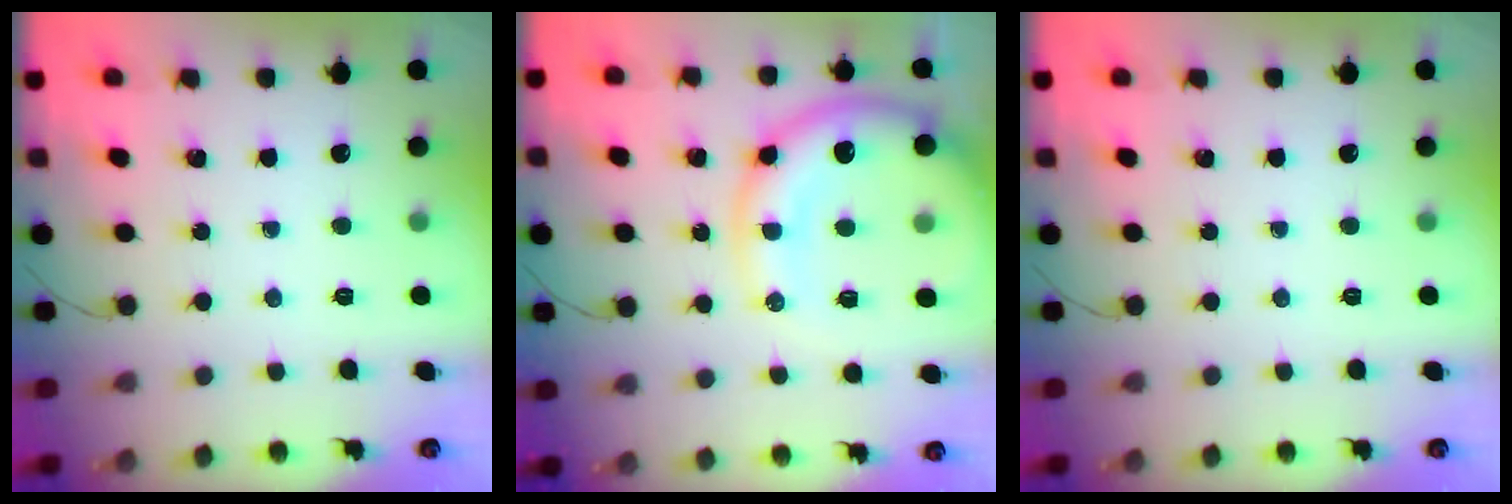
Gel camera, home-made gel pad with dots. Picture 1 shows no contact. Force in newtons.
{"total": 16.2, "press": 15.8, "slide": 3.7}
{"total": 0.0}